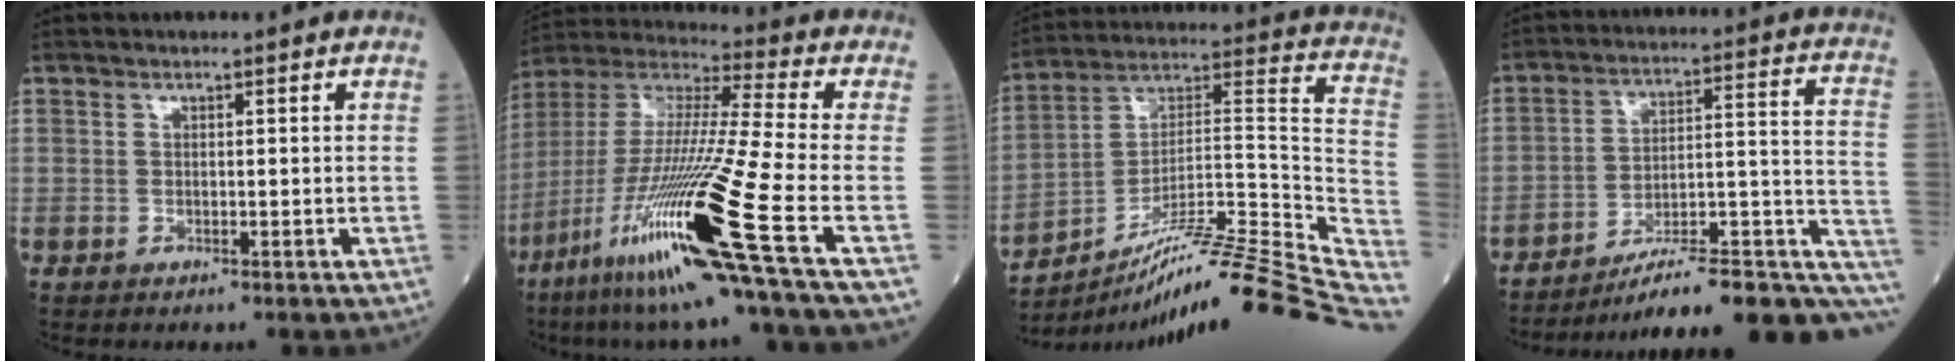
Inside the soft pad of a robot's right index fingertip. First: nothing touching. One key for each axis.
{"total": 24.7, "fx": -10.8, "fy": -0.8, "fz": 22.2, "tx": -0.446, "ty": -0.053, "tz": -0.207}
{"total": 28.1, "fx": -22.5, "fy": -0.6, "fz": 16.8, "tx": -0.178, "ty": 0.011, "tz": -0.346}
{"total": 21.2, "fx": -15.2, "fy": 3.8, "fz": 14.4, "tx": -0.127, "ty": 0.039, "tz": -0.215}